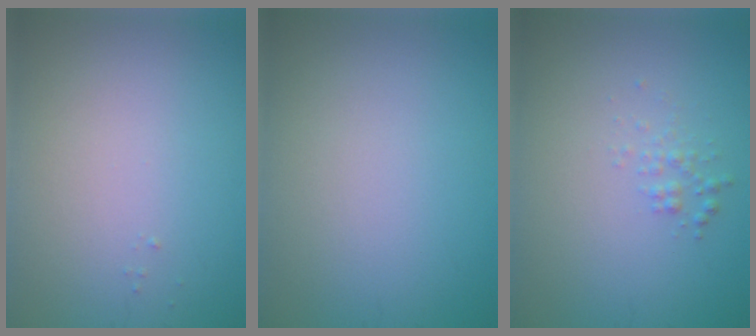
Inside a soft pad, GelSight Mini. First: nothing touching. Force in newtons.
{"total": 0.0}
{"total": 1.0, "press": 1.0, "slide": 0.0}